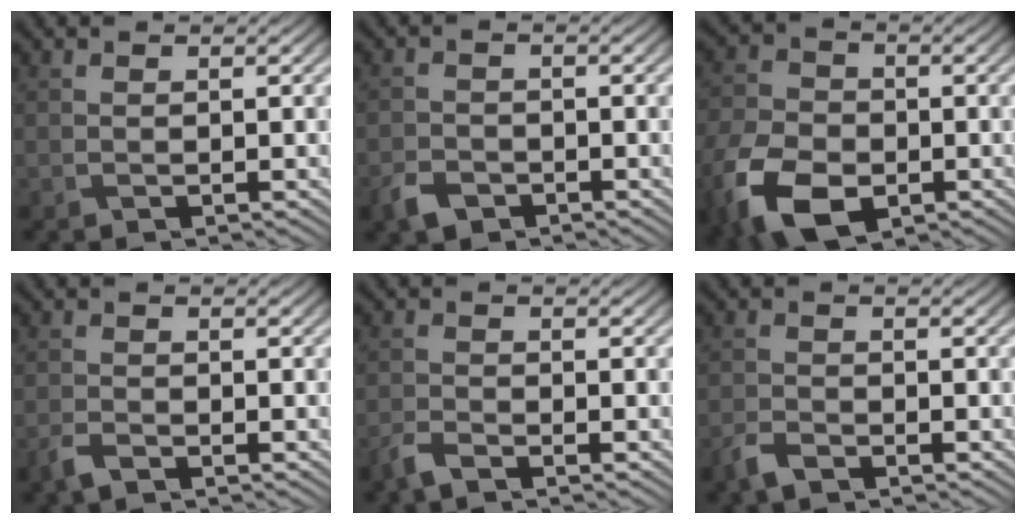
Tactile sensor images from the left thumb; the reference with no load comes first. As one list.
[{"total": 2.7, "force": [-1.8, 1.6, 1.1], "torque": [-0.026, -0.003, -0.046]}, {"total": 12.7, "force": [-5.8, 8.1, 8.0], "torque": [-0.218, -0.055, -0.106]}, {"total": 1.8, "force": [-1.4, 0.6, 1.0], "torque": [-0.028, -0.001, -0.036]}, {"total": 2.1, "force": [-1.7, 0.4, 1.1], "torque": [-0.030, -0.002, -0.047]}, {"total": 2.3, "force": [-1.8, 0.8, 1.2], "torque": [-0.030, -0.002, -0.047]}]